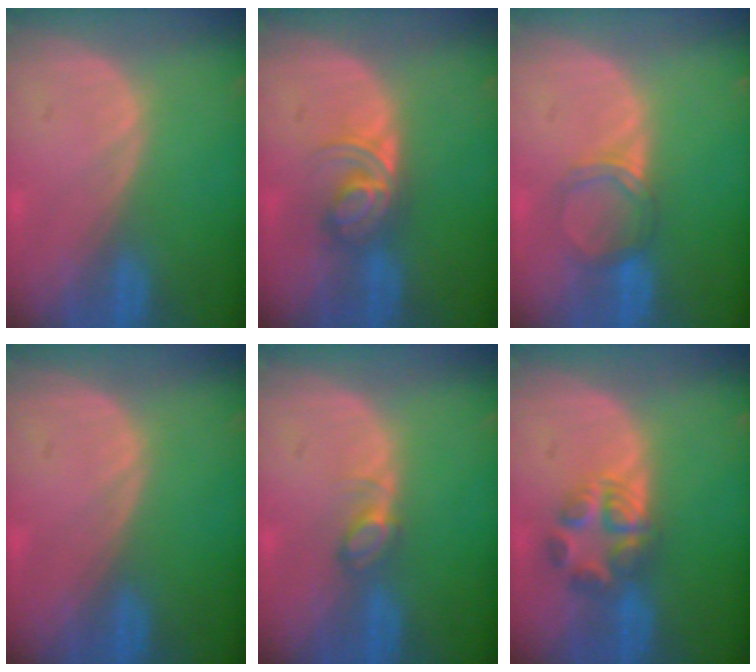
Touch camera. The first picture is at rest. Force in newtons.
{"total": 5.6, "press": 4.9, "slide": 2.8}
{"total": 3.7, "press": 3.4, "slide": 1.6}
{"total": 0.0}
{"total": 2.5, "press": 2.4, "slide": 0.3}
{"total": 5.6, "press": 5.5, "slide": 1.1}